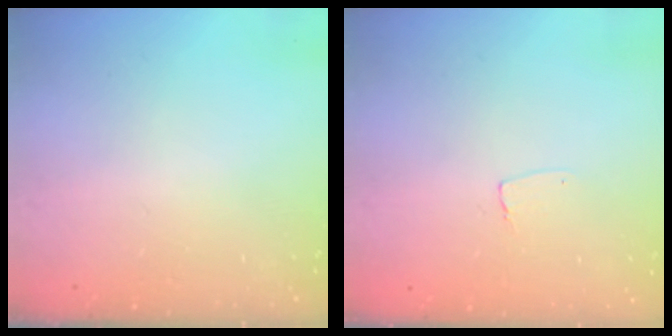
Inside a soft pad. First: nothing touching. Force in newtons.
{"total": 3.5, "press": 3.5, "slide": 0.3}